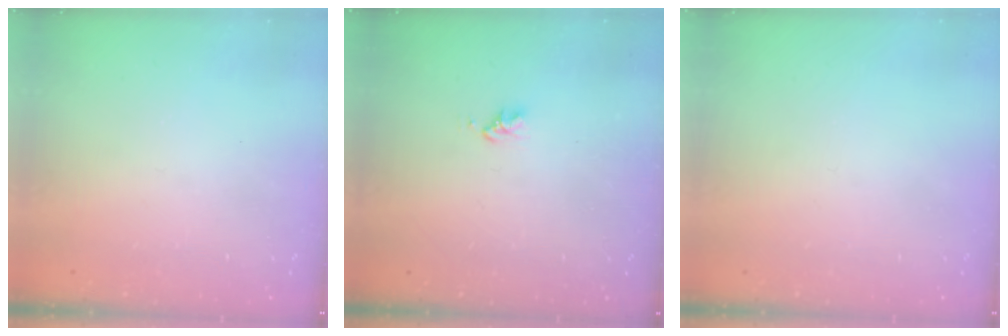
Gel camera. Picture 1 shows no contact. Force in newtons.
{"total": 2.6, "press": 2.6, "slide": 0.4}
{"total": 0.0}